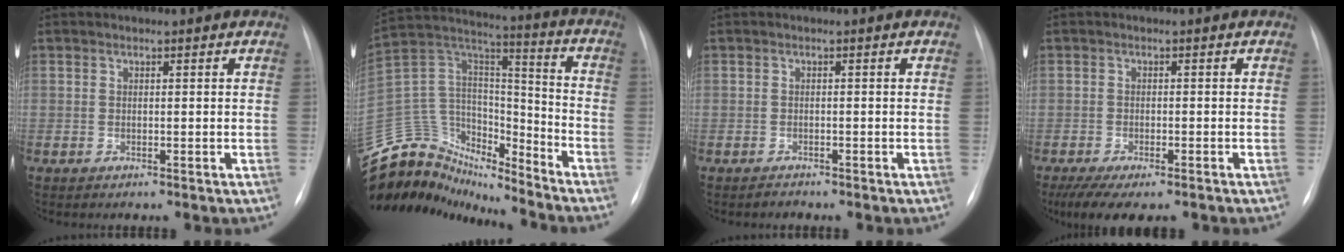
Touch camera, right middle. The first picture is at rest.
{"total": 20.1, "force": [-18.3, 7.3, 4.0], "torque": [-0.102, 0.083, -0.307]}
{"total": 0.7, "force": [-0.7, 0.2, -0.1], "torque": [-0.002, -0.003, -0.013]}
{"total": 8.3, "force": [-6.2, 2.6, 4.9], "torque": [-0.076, -0.014, -0.092]}